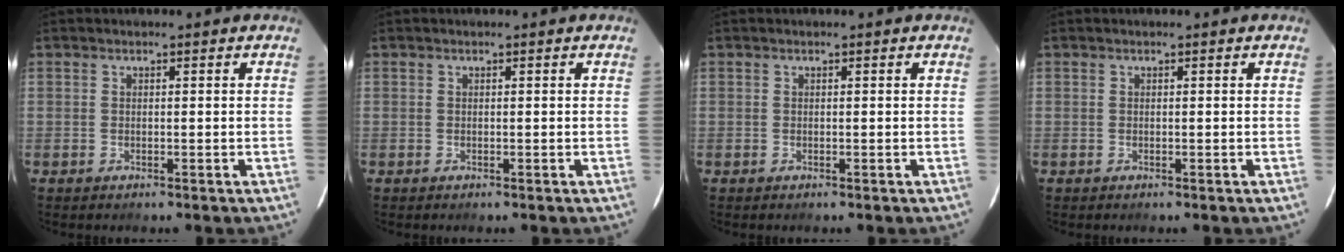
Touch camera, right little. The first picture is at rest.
{"total": 0.0}
{"total": 0.0}
{"total": 0.0}